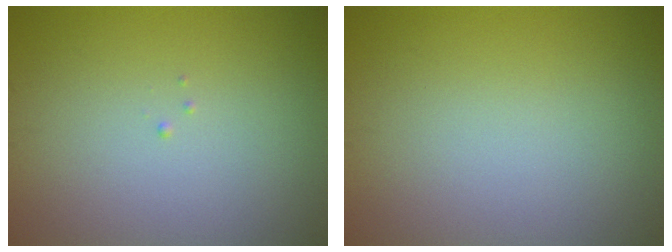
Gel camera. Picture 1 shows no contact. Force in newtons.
{"total": 0.0}